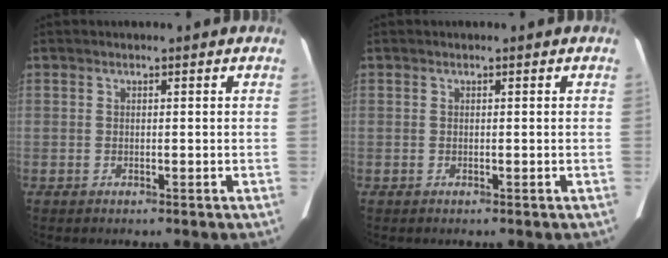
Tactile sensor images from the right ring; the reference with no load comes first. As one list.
[{"total": 0.0}]